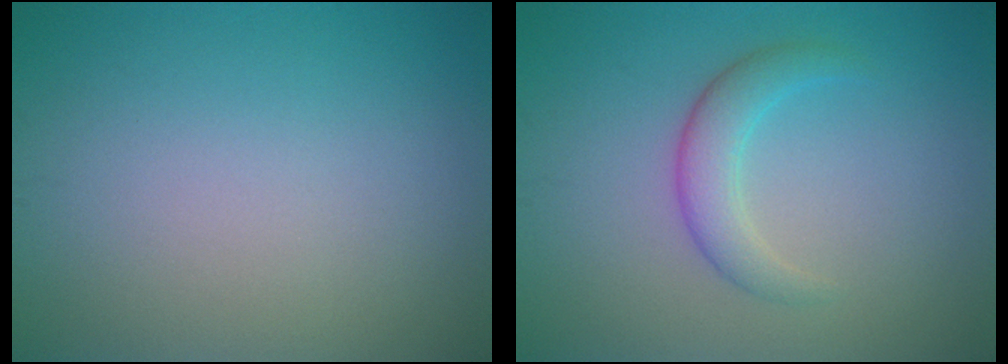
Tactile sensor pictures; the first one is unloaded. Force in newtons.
{"total": 2.8, "press": 2.8, "slide": 0.1}